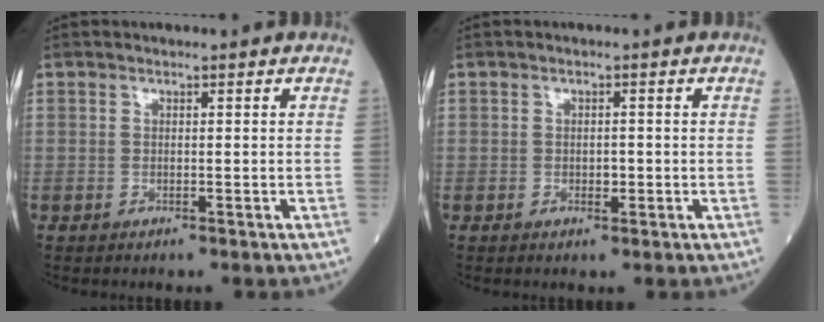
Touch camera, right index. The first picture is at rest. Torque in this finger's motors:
{"motor_torque": [-0.05, -0.02, -0.01, 0.00]}